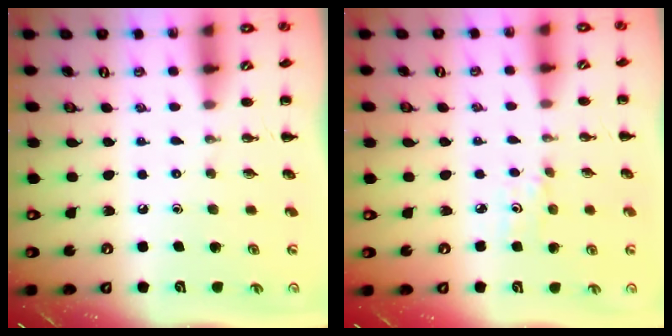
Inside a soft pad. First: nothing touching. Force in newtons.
{"total": 3.2, "press": 3.0, "slide": 1.1}